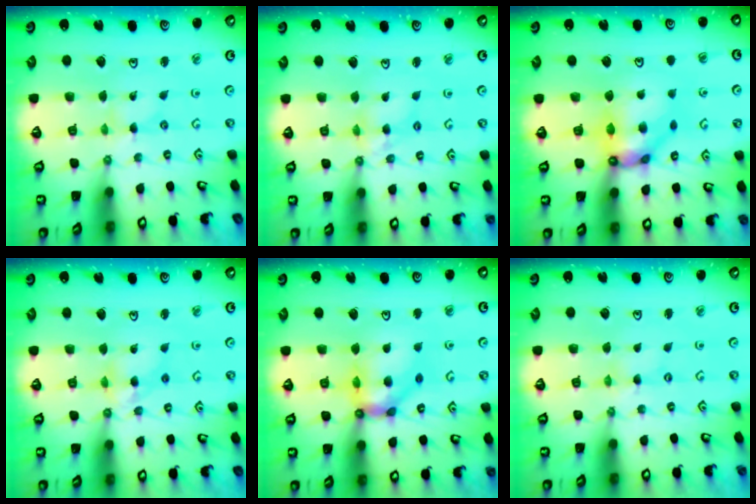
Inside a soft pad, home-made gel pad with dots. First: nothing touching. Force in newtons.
{"total": 5.9, "press": 5.9, "slide": 0.7}
{"total": 10.6, "press": 10.6, "slide": 0.8}
{"total": 6.7, "press": 6.7, "slide": 0.6}
{"total": 12.8, "press": 12.7, "slide": 1.5}
{"total": 0.0}